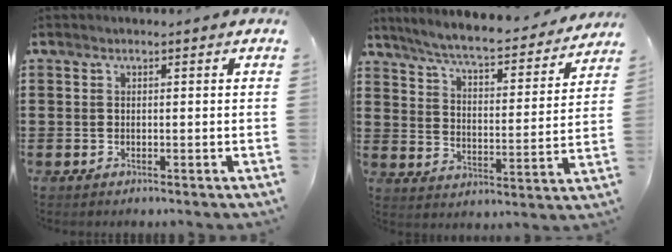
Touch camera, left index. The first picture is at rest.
{"total": 6.1, "force": [5.6, 0.1, 2.3], "torque": [-0.070, -0.039, 0.092]}